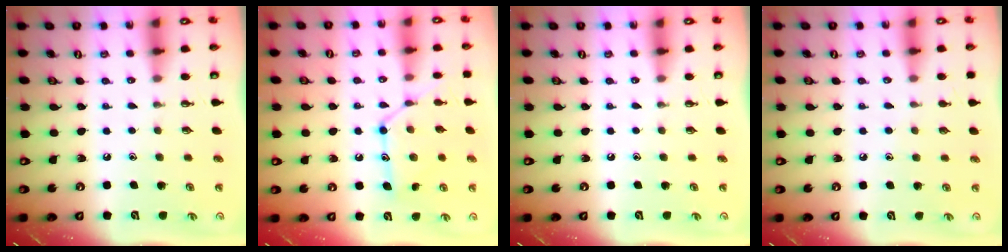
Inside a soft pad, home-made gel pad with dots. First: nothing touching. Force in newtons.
{"total": 13.5, "press": 13.5, "slide": 0.7}
{"total": 0.0}
{"total": 4.8, "press": 4.8, "slide": 0.6}